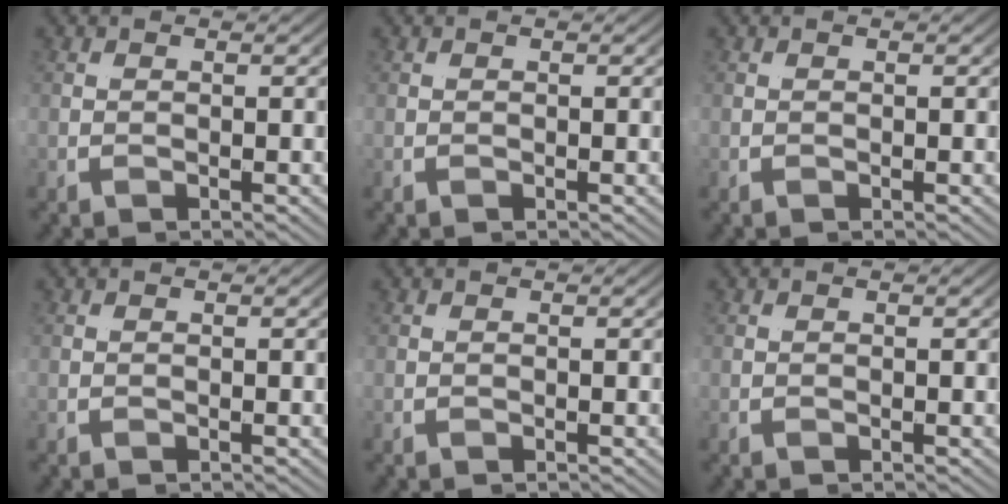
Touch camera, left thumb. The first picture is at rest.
{"total": 0.0}
{"total": 0.0}
{"total": 0.0}
{"total": 0.0}
{"total": 0.0}